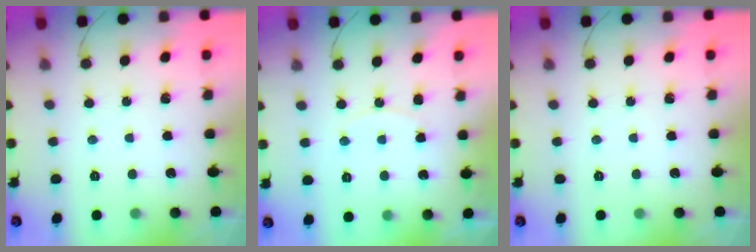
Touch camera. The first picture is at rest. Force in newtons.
{"total": 7.4, "press": 7.3, "slide": 0.6}
{"total": 0.0}